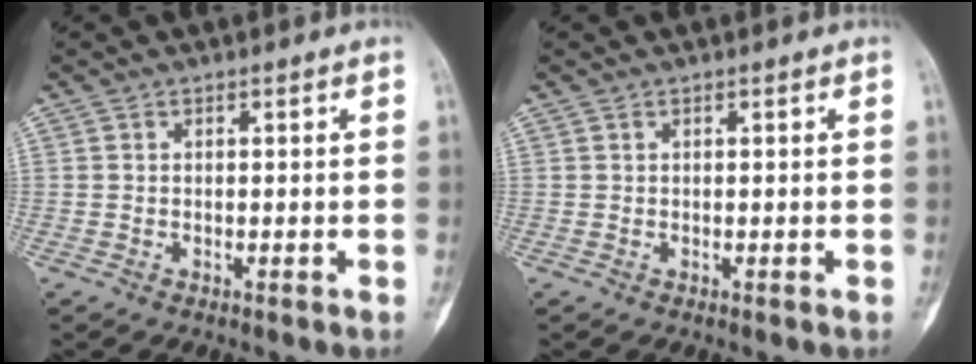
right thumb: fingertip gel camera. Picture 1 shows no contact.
{"total": 0.0}